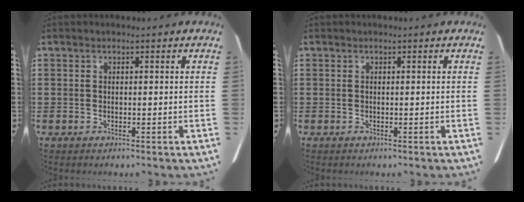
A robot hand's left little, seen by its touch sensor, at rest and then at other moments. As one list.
[{"total": 0.0}]